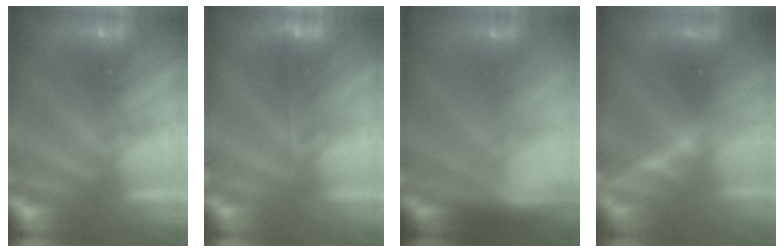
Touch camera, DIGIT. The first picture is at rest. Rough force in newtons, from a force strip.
{"total": 1.9}
{"total": 5.9}
{"total": 2.2}